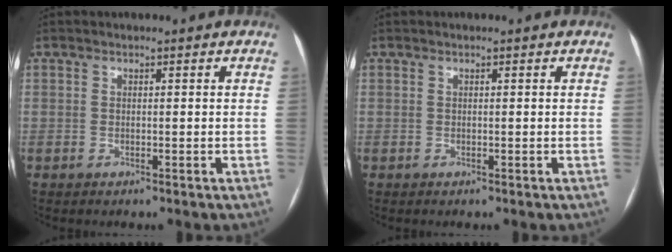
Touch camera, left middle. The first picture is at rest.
{"total": 0.0}